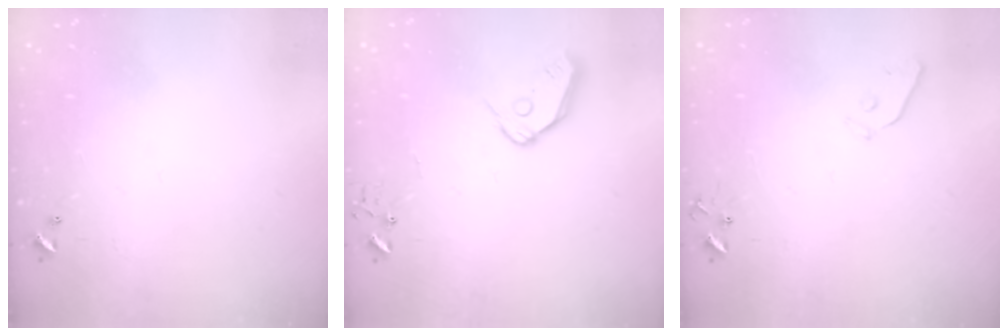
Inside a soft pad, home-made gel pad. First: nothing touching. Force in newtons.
{"total": 9.4, "press": 9.4, "slide": 0.7}
{"total": 4.9, "press": 4.9, "slide": 0.5}